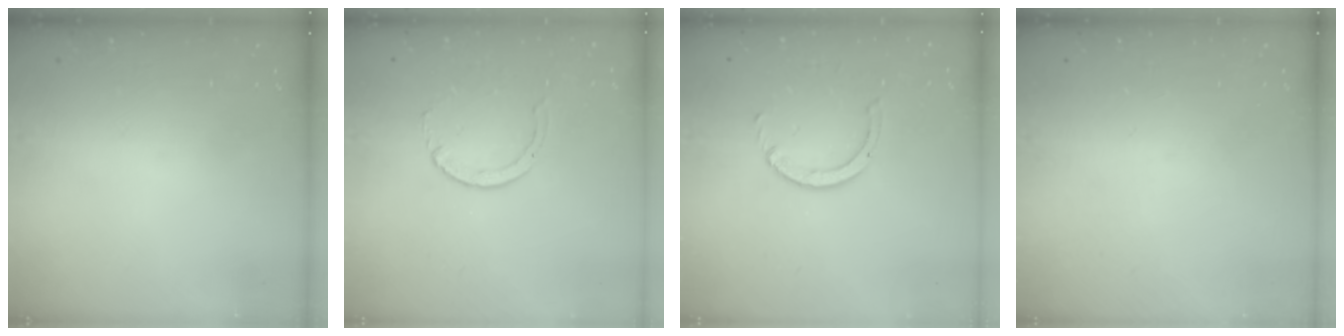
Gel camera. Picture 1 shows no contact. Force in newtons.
{"total": 3.2, "press": 3.2, "slide": 0.4}
{"total": 2.3, "press": 2.3, "slide": 0.3}
{"total": 0.0}